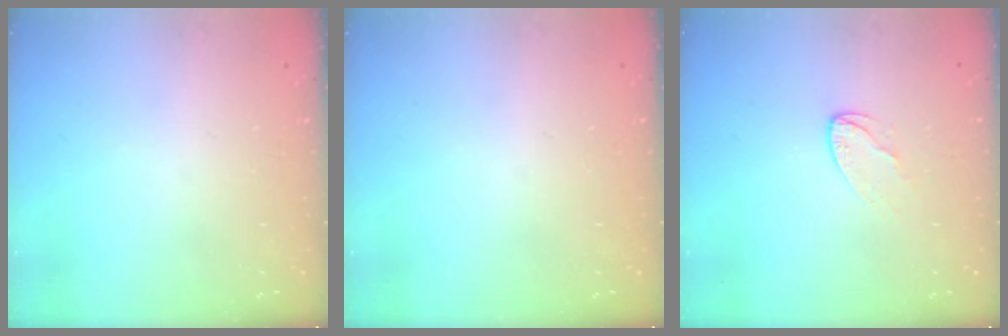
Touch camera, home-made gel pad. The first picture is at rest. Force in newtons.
{"total": 0.0}
{"total": 4.8, "press": 4.8, "slide": 0.4}